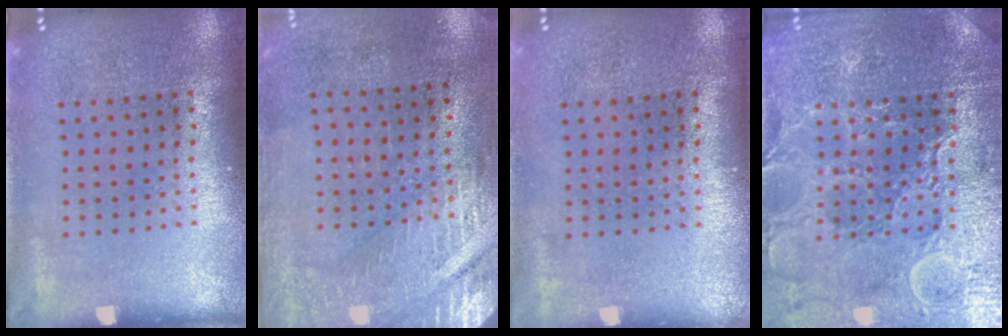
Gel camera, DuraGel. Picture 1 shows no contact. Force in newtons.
{"total": 2.9, "press": 2.5, "slide": 1.4}
{"total": 0.0}
{"total": 4.2, "press": 4.0, "slide": 1.1}